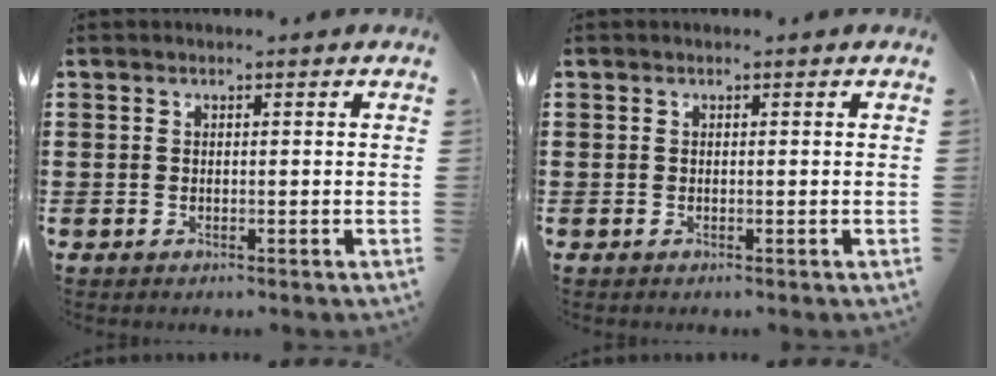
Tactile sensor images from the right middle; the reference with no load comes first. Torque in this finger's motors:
{"motor_torque": [-0.01, -0.05, 0.04, 0.00]}